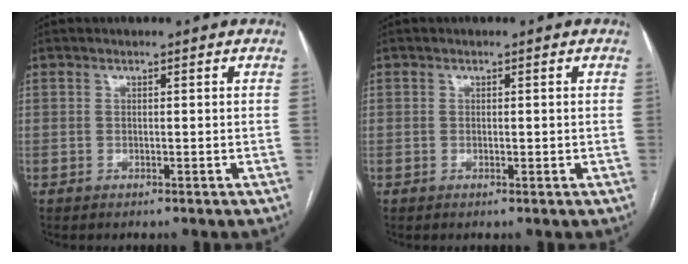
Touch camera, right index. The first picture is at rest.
{"total": 0.6, "force": [0.1, 0.4, 0.4], "torque": [-0.001, 0.002, 0.002]}